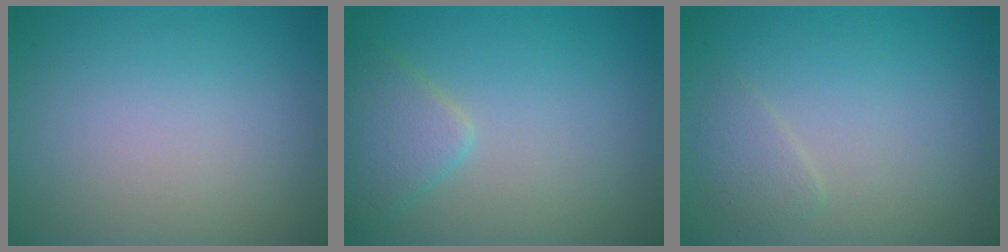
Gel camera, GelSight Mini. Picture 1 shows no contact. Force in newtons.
{"total": 2.7, "press": 2.7, "slide": 0.2}
{"total": 1.3, "press": 1.3, "slide": 0.1}